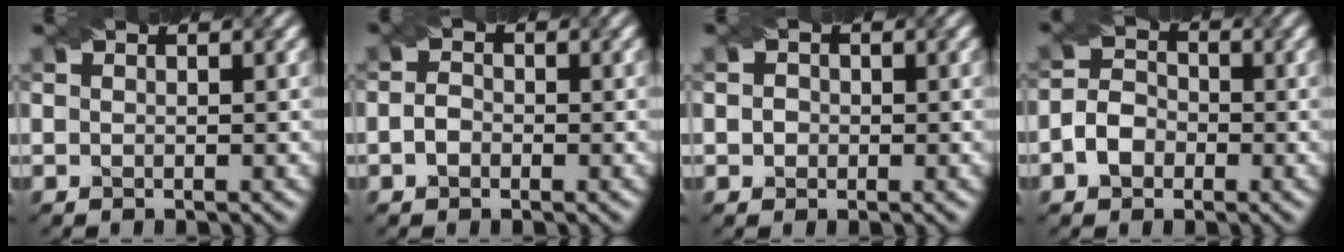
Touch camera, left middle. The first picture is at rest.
{"total": 1.3, "force": [-0.8, 0.8, 0.7], "torque": [-0.017, 0.003, -0.017]}
{"total": 1.2, "force": [-0.1, 1.1, 0.4], "torque": [0.001, 0.009, -0.005]}
{"total": 3.1, "force": [-1.5, 2.2, 1.6], "torque": [-0.032, 0.006, -0.031]}